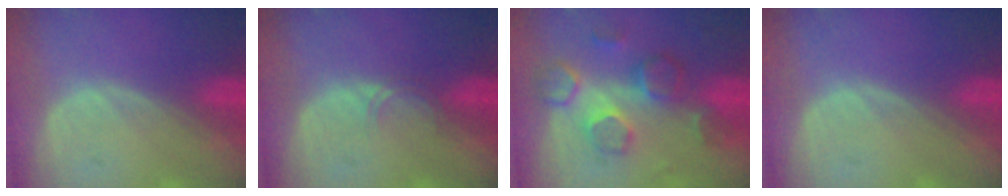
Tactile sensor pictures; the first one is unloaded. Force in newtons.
{"total": 1.4, "press": 1.4, "slide": 0.2}
{"total": 8.7, "press": 7.6, "slide": 4.3}
{"total": 0.0}